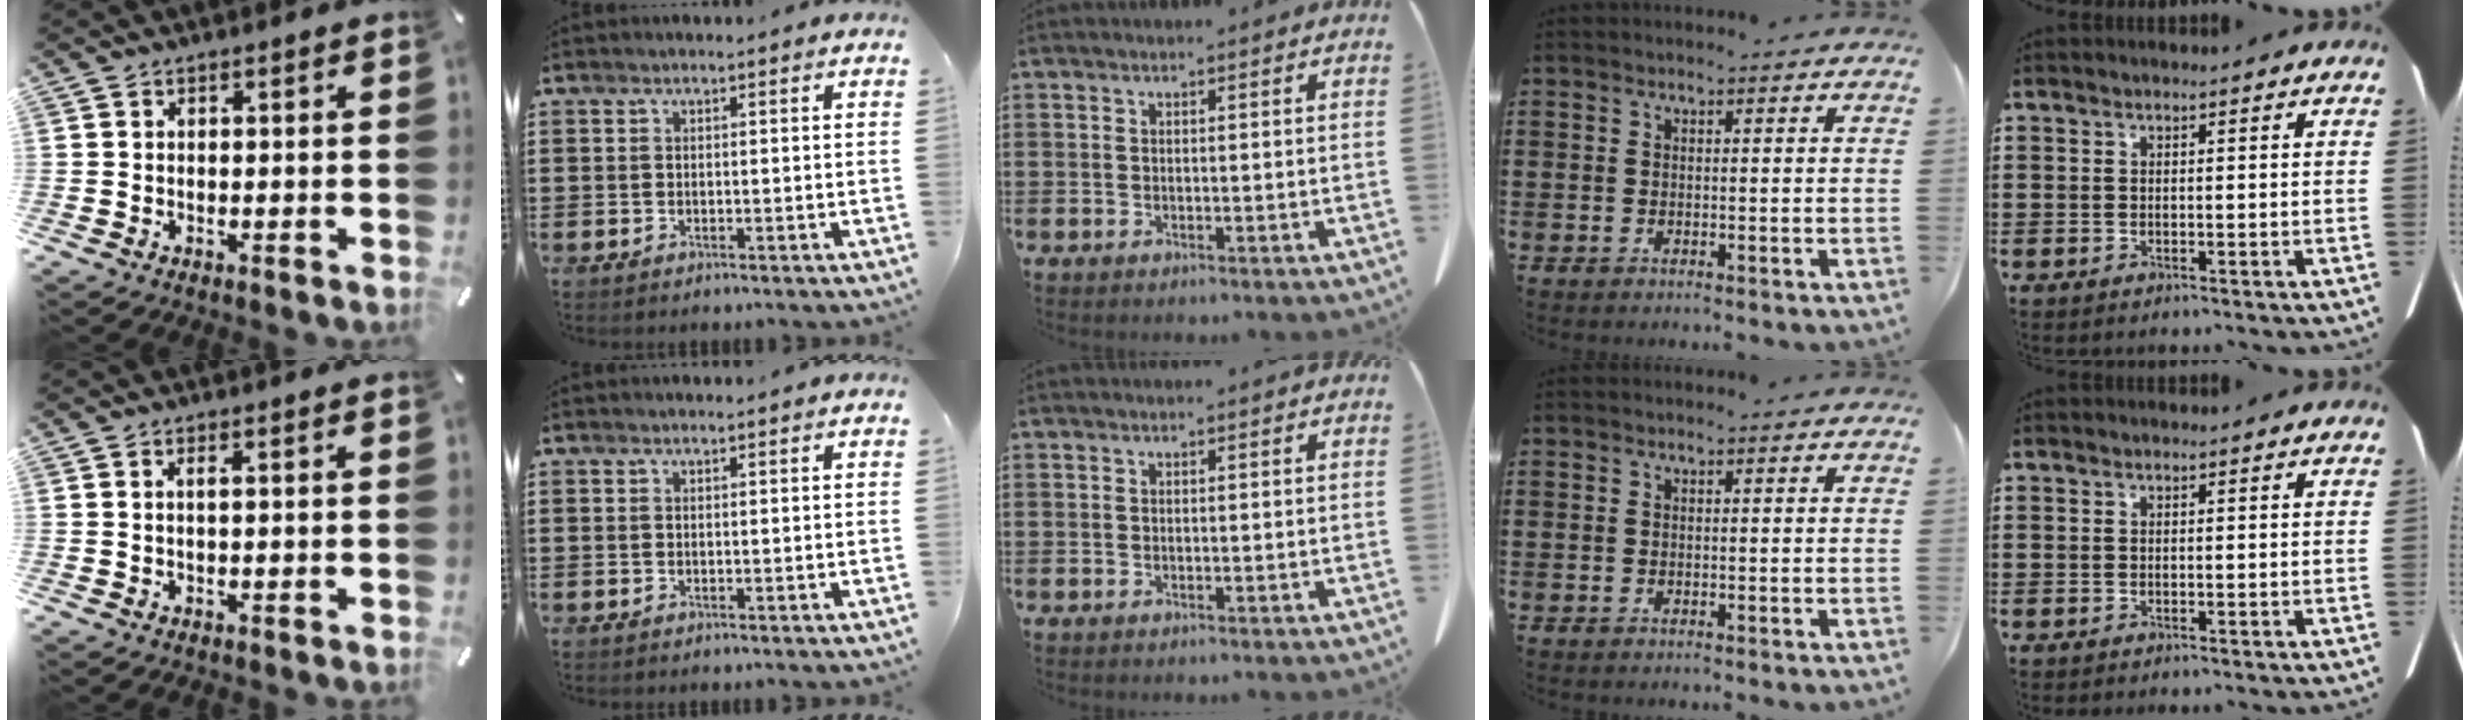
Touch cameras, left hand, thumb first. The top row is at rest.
{"thumb": {"total": 1.2, "force": [0.2, 0.1, 1.2], "torque": [-0.023, -0.001, 0.003]}}